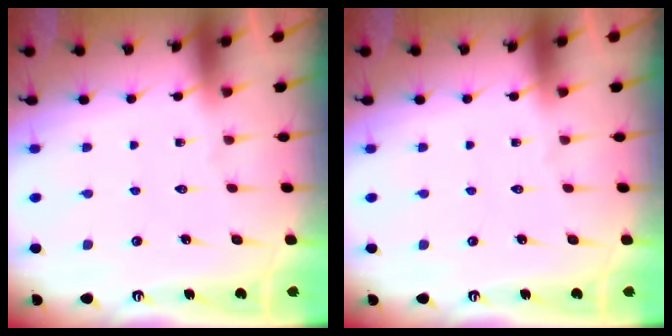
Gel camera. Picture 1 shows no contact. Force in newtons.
{"total": 0.0}